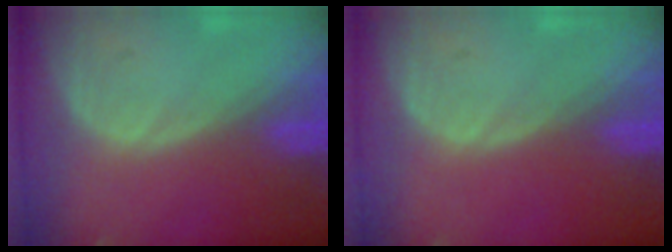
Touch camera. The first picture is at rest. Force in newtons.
{"total": 0.0}